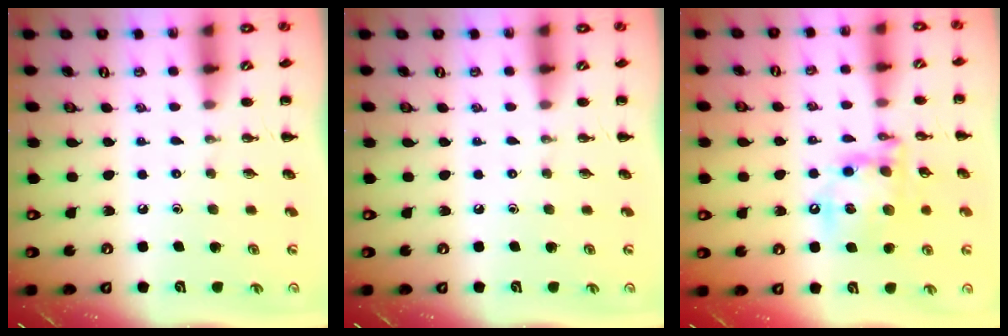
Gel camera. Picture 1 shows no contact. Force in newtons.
{"total": 0.0}
{"total": 14.4, "press": 14.2, "slide": 2.7}